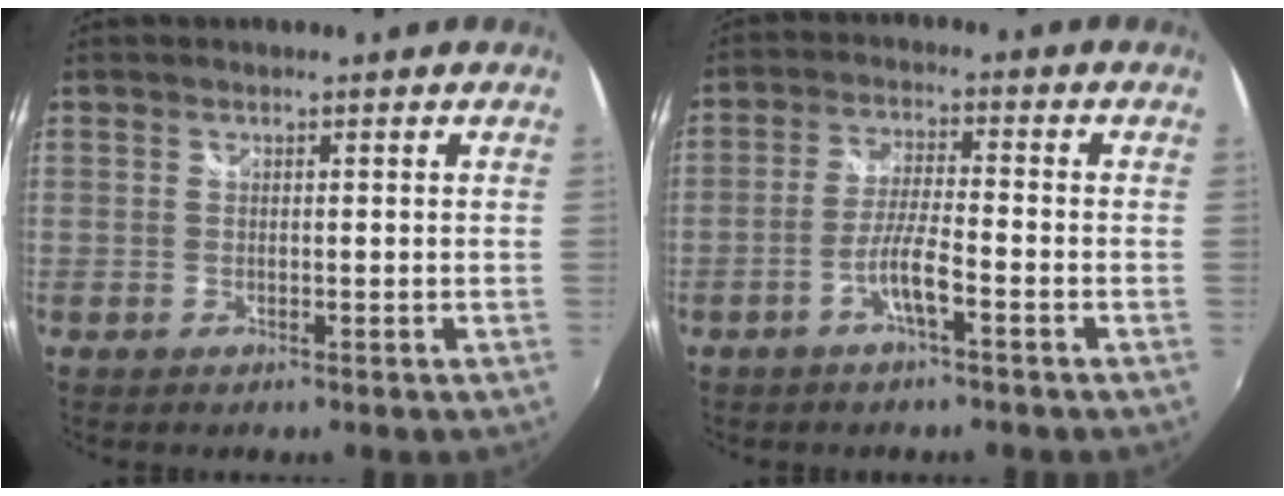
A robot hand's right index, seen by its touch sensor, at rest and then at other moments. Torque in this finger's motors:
{"motor_torque": [0.61, -0.54, 0.34, 0.10]}